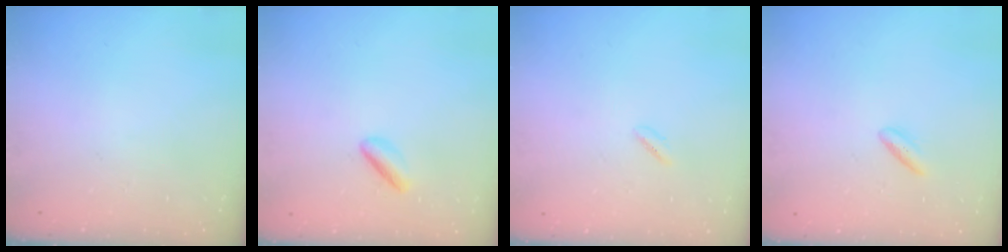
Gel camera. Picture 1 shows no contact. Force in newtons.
{"total": 2.4, "press": 2.4, "slide": 0.4}
{"total": 0.7, "press": 0.2, "slide": 0.7}
{"total": 2.5, "press": 2.2, "slide": 1.1}